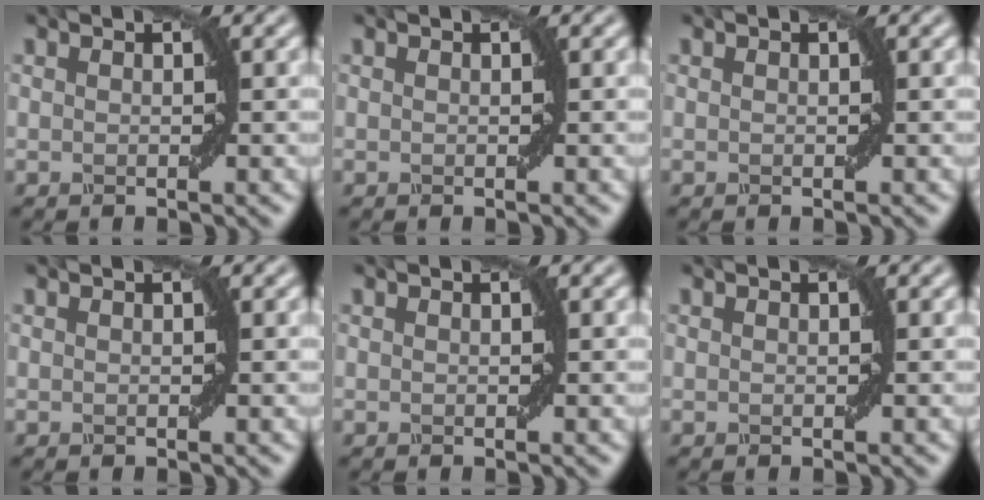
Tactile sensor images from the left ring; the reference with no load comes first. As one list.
[{"total": 0.0}, {"total": 0.0}, {"total": 0.0}, {"total": 0.0}, {"total": 0.0}]